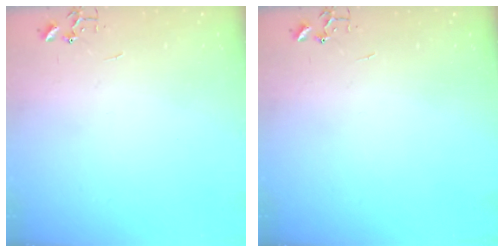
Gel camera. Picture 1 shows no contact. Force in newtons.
{"total": 0.0}